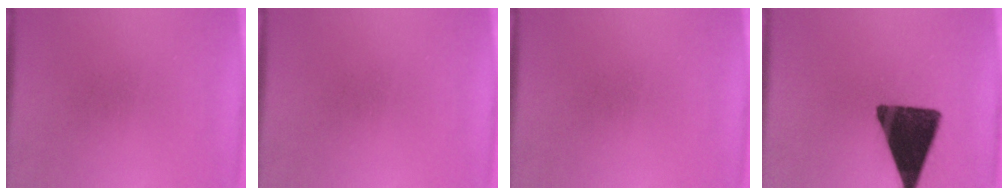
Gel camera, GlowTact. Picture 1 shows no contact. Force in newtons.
{"total": 0.0}
{"total": 0.0}
{"total": 16.0}